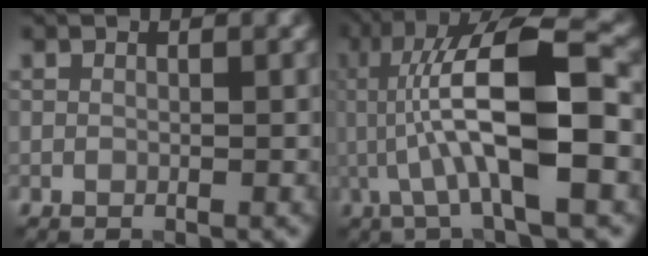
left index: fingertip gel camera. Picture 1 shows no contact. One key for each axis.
{"total": 11.0, "fx": -0.3, "fy": 2.7, "fz": 10.6, "tx": -0.188, "ty": 0.021, "tz": -0.010}